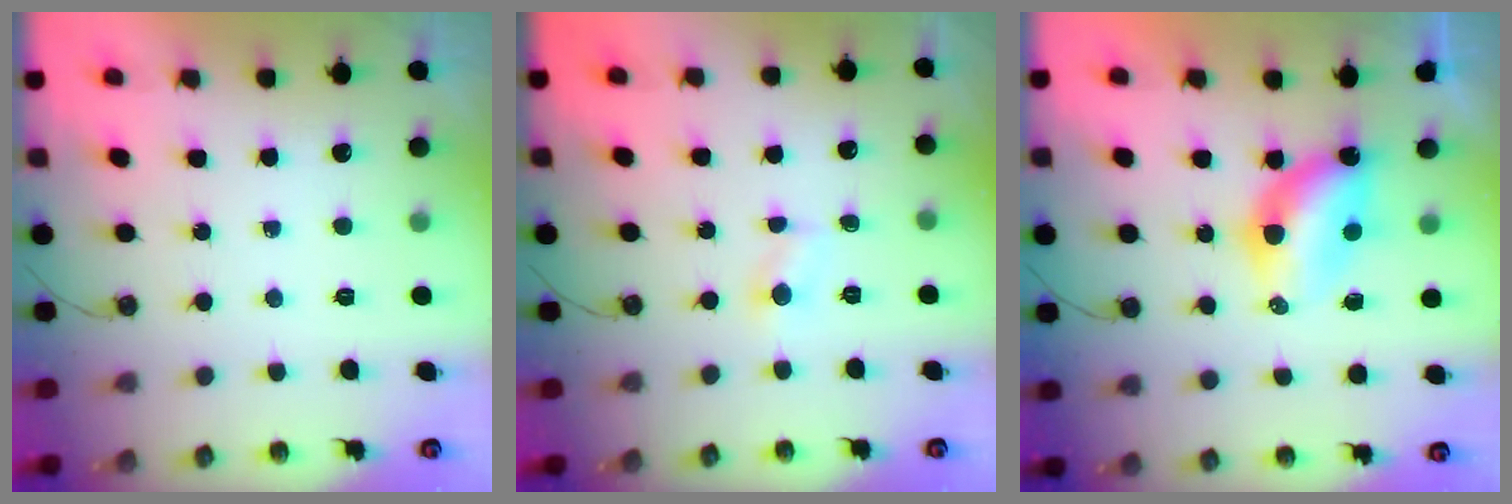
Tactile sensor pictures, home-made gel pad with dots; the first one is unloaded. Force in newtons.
{"total": 3.1, "press": 3.1, "slide": 0.4}
{"total": 7.9, "press": 7.9, "slide": 0.7}